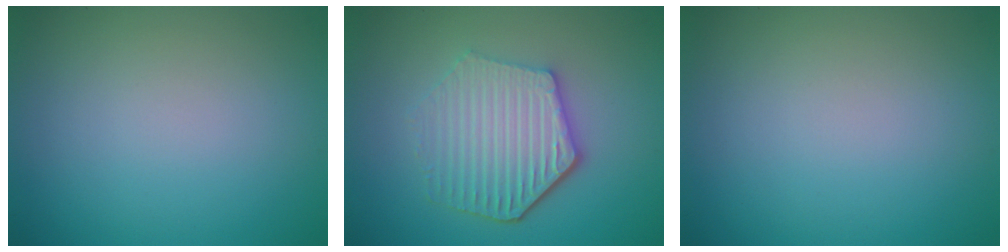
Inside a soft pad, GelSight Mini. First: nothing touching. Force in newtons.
{"total": 5.6, "press": 4.4, "slide": 3.4}
{"total": 0.0}